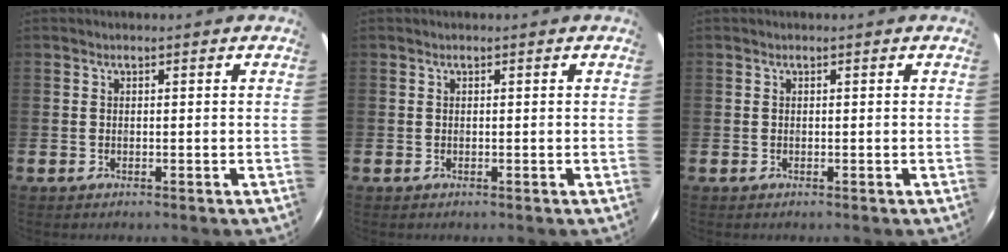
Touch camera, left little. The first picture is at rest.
{"total": 0.0}
{"total": 0.0}